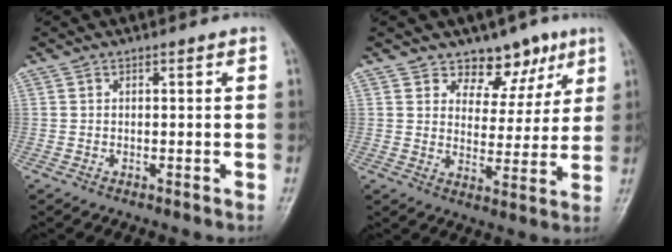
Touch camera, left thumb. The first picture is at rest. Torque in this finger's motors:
{"motor_torque": [-0.24, -0.21, 0.17, 0.06, -0.08]}